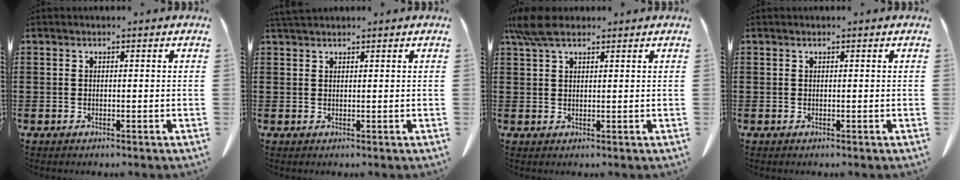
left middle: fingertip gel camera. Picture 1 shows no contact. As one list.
[{"total": 1.4, "force": [1.3, 0.2, 0.5], "torque": [-0.014, -0.001, 0.027]}, {"total": 4.9, "force": [3.5, 1.6, 3.1], "torque": [-0.078, 0.000, 0.064]}, {"total": 0.0}]